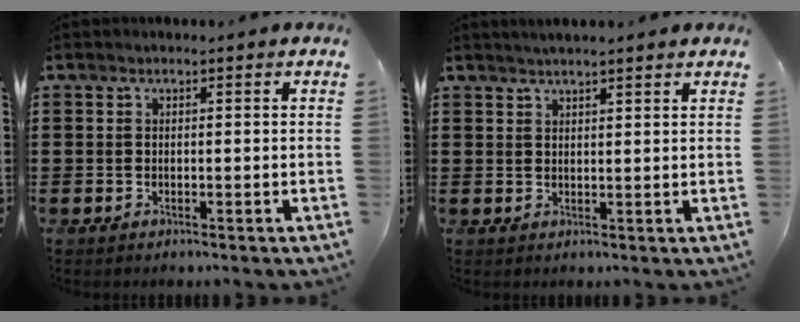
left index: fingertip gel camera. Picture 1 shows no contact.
{"total": 2.0, "force": [1.8, -0.1, 0.7], "torque": [-0.017, 0.002, 0.034]}